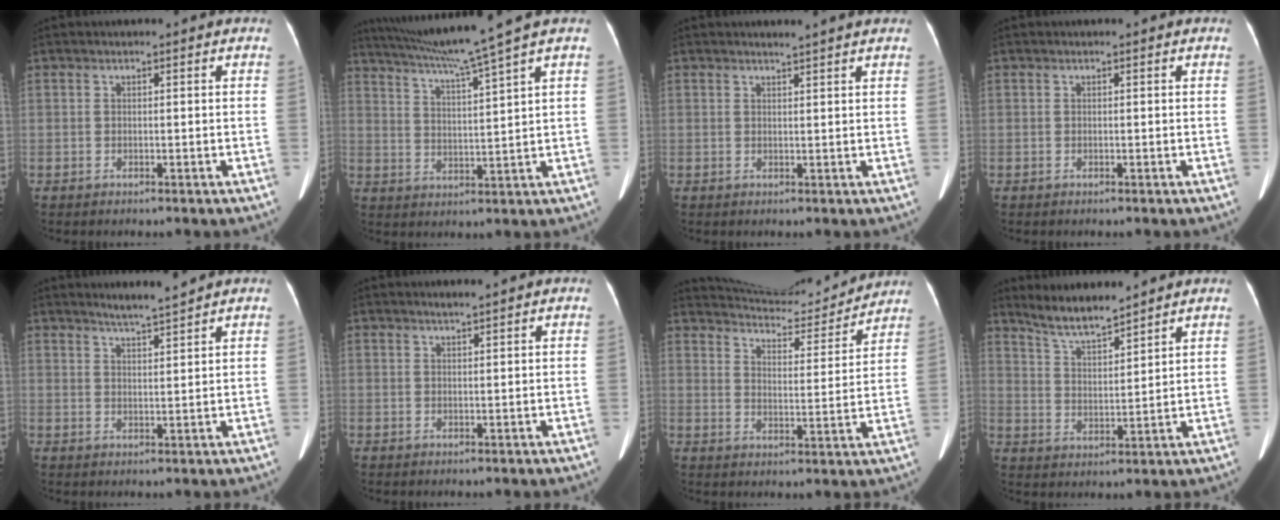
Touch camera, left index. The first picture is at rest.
{"total": 11.1, "force": [9.1, -2.9, 5.6], "torque": [-0.098, -0.009, 0.154]}
{"total": 3.1, "force": [2.9, -0.5, 1.1], "torque": [-0.019, 0.005, 0.035]}
{"total": 0.0}
{"total": 3.7, "force": [3.4, -0.6, 1.3], "torque": [-0.027, -0.004, 0.062]}
{"total": 1.3, "force": [1.1, -0.2, 0.5], "torque": [-0.012, 0.000, 0.023]}
{"total": 13.8, "force": [13.5, 1.4, 2.6], "torque": [-0.038, -0.008, 0.188]}
{"total": 6.9, "force": [6.4, 0.5, 2.4], "torque": [-0.056, 0.001, 0.126]}